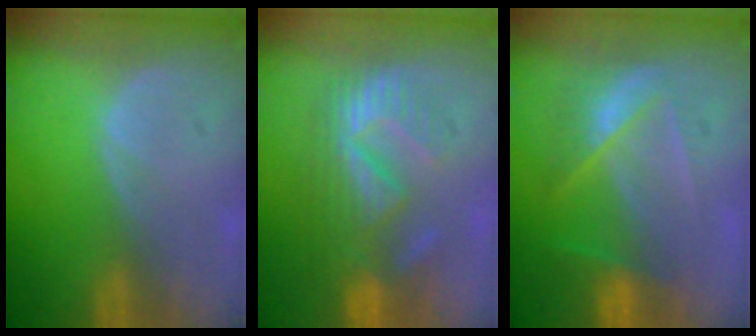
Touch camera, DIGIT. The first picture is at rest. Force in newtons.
{"total": 9.2, "press": 8.9, "slide": 2.1}
{"total": 7.3, "press": 6.5, "slide": 3.4}